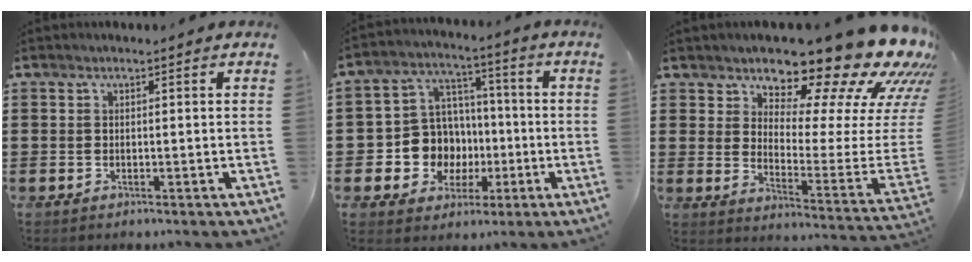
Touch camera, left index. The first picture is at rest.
{"total": 9.7, "force": [-0.9, 9.3, 2.7], "torque": [-0.103, 0.007, -0.007]}
{"total": 15.8, "force": [13.2, 3.4, 8.0], "torque": [-0.121, -0.116, 0.213]}